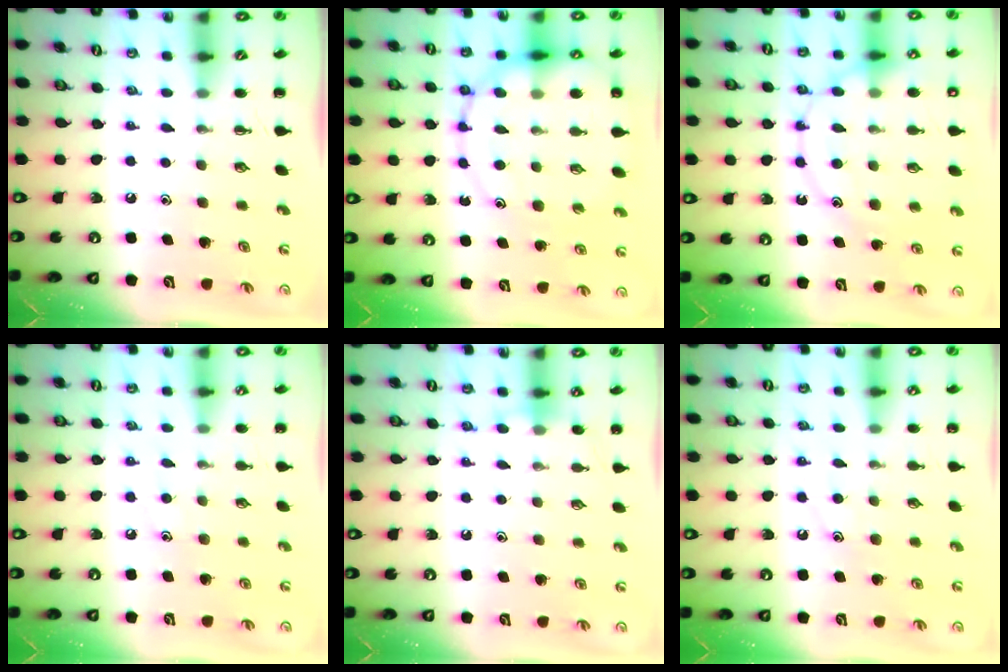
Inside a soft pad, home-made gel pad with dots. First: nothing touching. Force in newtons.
{"total": 18.9, "press": 18.6, "slide": 3.6}
{"total": 16.7, "press": 16.6, "slide": 1.5}
{"total": 6.1, "press": 6.0, "slide": 1.2}
{"total": 7.9, "press": 7.4, "slide": 2.6}
{"total": 8.1, "press": 8.0, "slide": 1.1}